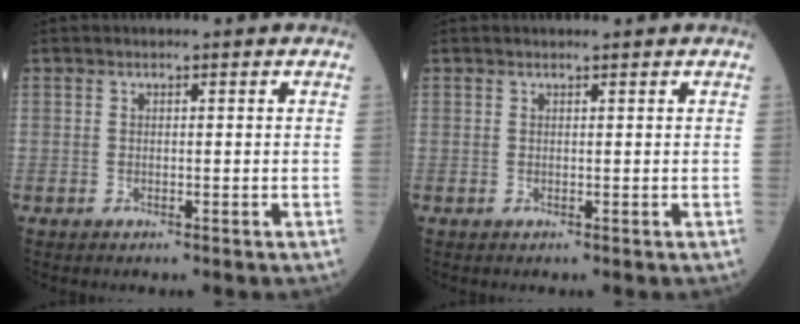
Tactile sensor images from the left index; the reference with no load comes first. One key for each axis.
{"total": 0.7, "fx": 0.6, "fy": 0.0, "fz": 0.1, "tx": -0.004, "ty": 0.004, "tz": 0.010}